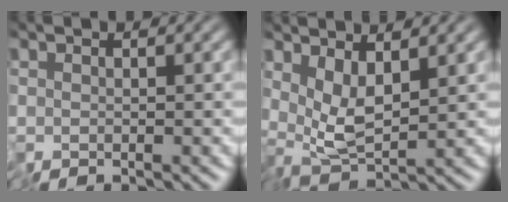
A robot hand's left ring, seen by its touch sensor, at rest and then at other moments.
{"total": 3.3, "force": [1.0, 0.9, 3.0], "torque": [-0.067, -0.006, 0.023]}